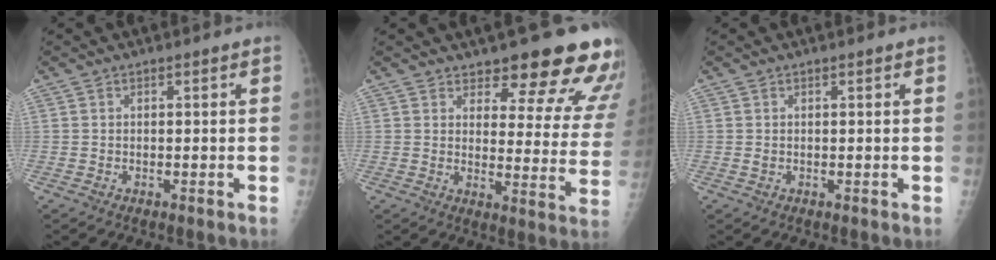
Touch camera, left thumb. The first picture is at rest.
{"total": 17.1, "force": [14.1, 5.1, 8.2], "torque": [-0.057, -0.101, 0.161]}
{"total": 0.7, "force": [0.4, 0.1, 0.6], "torque": [-0.016, 0.003, 0.008]}